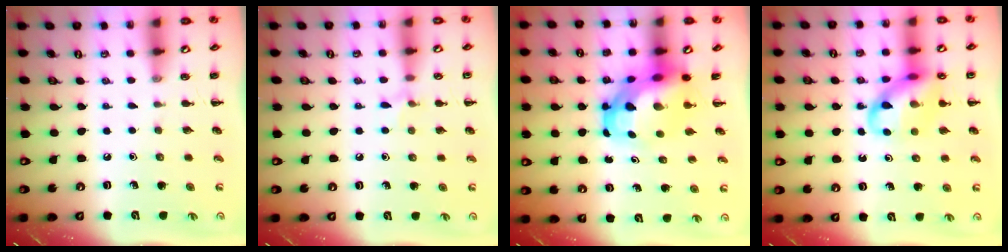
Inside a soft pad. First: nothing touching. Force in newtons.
{"total": 5.1, "press": 4.8, "slide": 1.7}
{"total": 7.0, "press": 6.7, "slide": 1.8}
{"total": 13.1, "press": 12.9, "slide": 2.3}